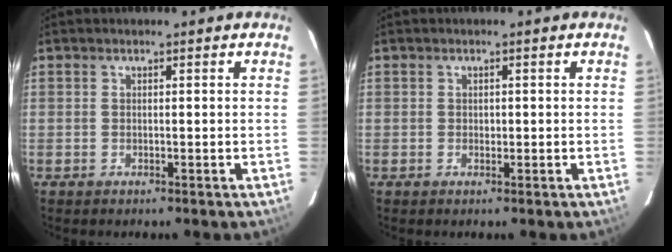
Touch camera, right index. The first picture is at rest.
{"total": 0.7, "force": [-0.1, 0.6, 0.3], "torque": [-0.003, 0.001, -0.001]}